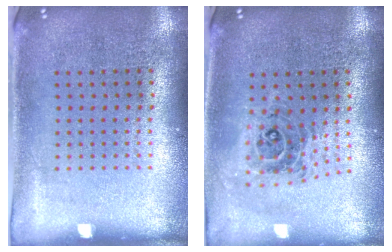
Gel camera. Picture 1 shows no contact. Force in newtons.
{"total": 0.9, "press": 0.9, "slide": 0.1}